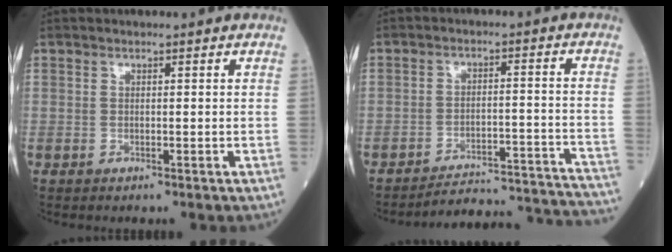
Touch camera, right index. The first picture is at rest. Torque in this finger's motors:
{"motor_torque": [-1.14, -0.99, -1.06, -0.21]}